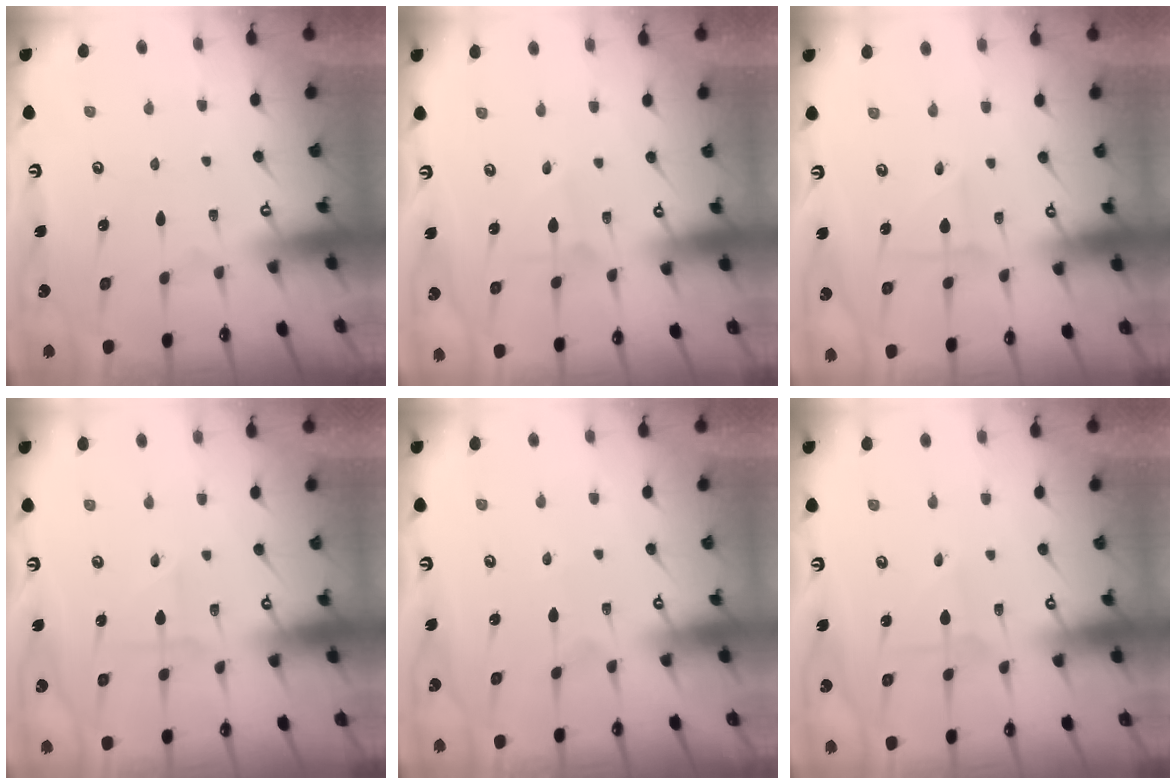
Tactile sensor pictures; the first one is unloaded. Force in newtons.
{"total": 1.4, "press": 1.4, "slide": 0.1}
{"total": 2.5, "press": 2.5, "slide": 0.1}
{"total": 2.1, "press": 1.8, "slide": 1.1}
{"total": 2.6, "press": 2.6, "slide": 0.3}
{"total": 2.0, "press": 2.0, "slide": 0.2}